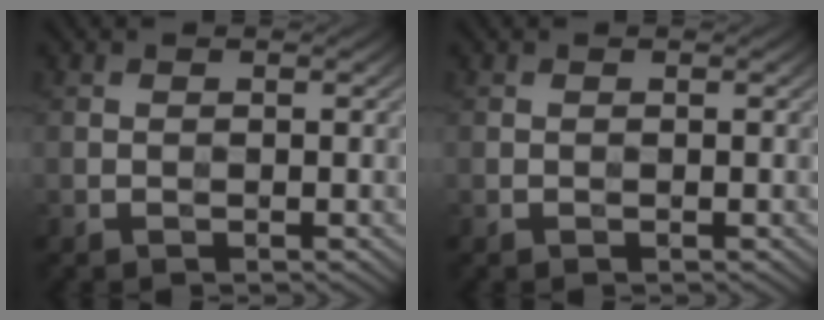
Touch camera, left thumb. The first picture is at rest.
{"total": 0.0}